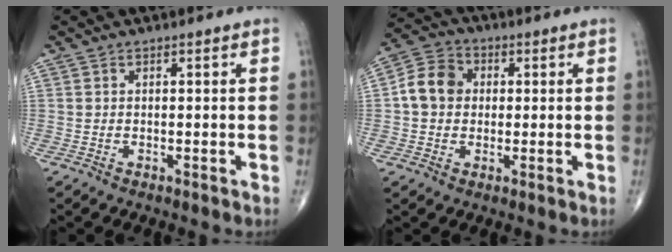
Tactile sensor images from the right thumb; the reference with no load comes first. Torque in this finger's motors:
{"motor_torque": [-0.25, 0.30, 0.03, -0.02, 0.10]}